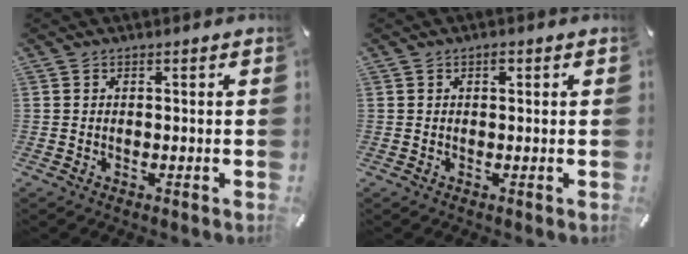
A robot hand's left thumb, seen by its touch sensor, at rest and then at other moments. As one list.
[{"total": 1.2, "force": [0.4, 0.6, 0.9], "torque": [-0.012, 0.001, 0.005]}]